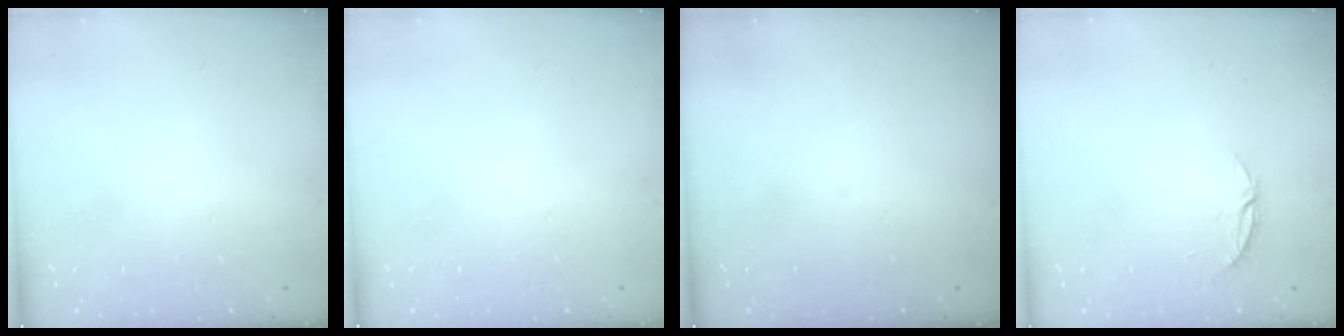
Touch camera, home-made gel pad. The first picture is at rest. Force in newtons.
{"total": 0.0}
{"total": 0.0}
{"total": 3.8, "press": 3.8, "slide": 0.2}